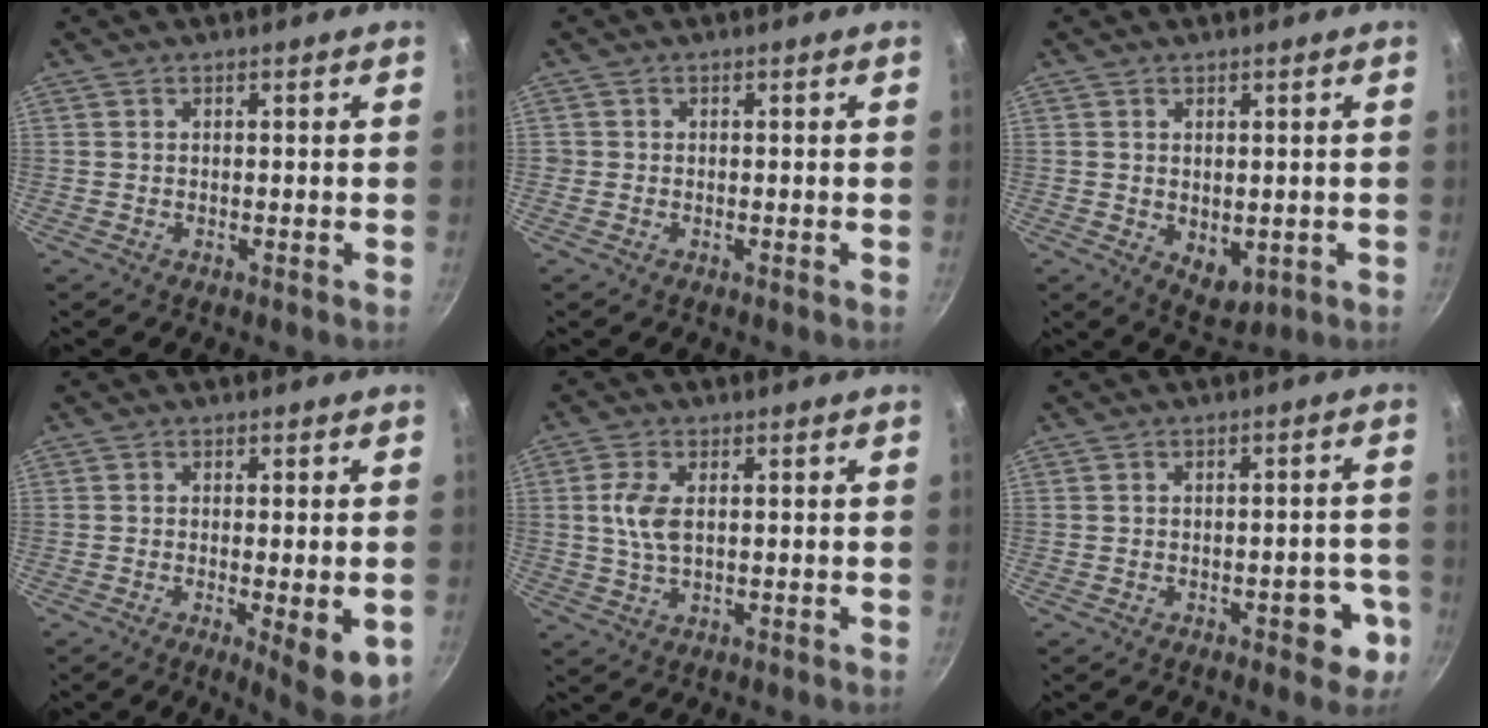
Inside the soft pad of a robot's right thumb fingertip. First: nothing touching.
{"total": 0.6, "force": [-0.1, 0.6, 0.0], "torque": [0.001, 0.001, -0.003]}
{"total": 5.4, "force": [-0.2, 3.6, 4.0], "torque": [-0.043, -0.014, 0.008]}
{"total": 8.4, "force": [-2.2, 2.1, 7.8], "torque": [-0.103, -0.006, -0.024]}
{"total": 5.9, "force": [0.9, 3.1, 5.0], "torque": [-0.102, 0.003, 0.018]}
{"total": 6.3, "force": [-2.7, 3.2, 4.7], "torque": [-0.028, 0.025, -0.030]}